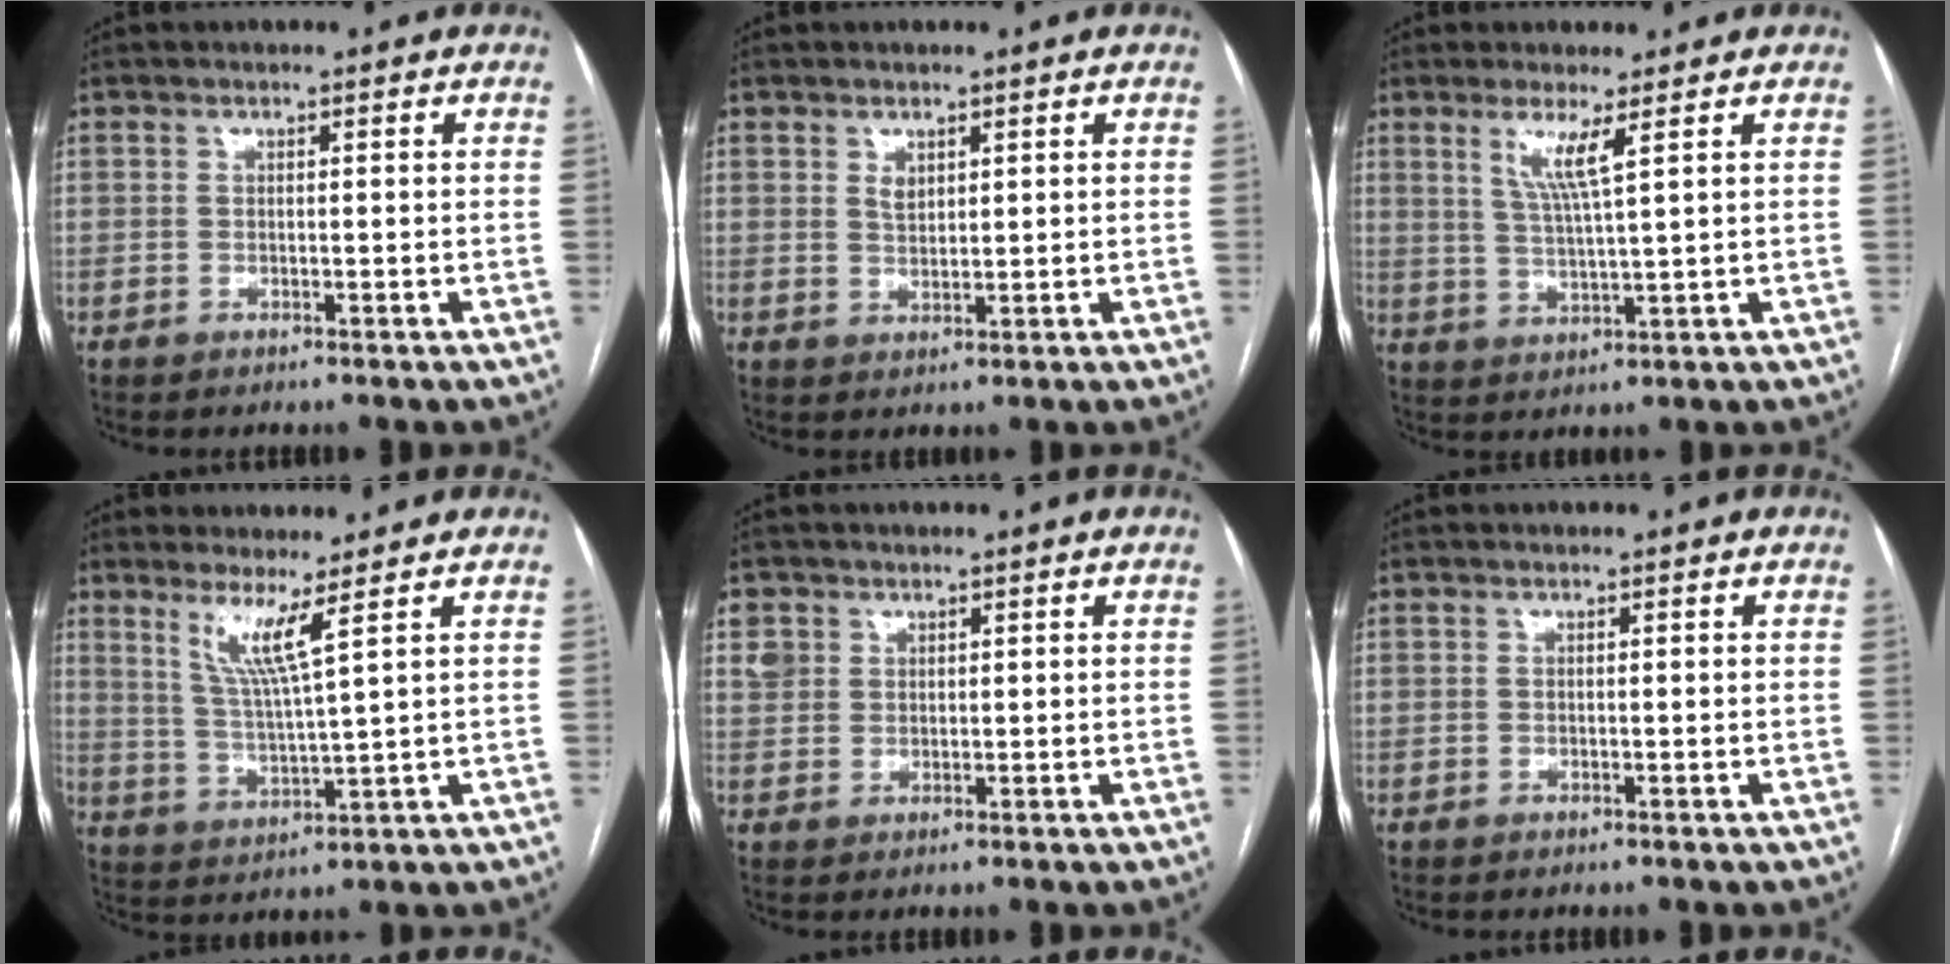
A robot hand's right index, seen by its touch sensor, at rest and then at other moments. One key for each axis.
{"total": 1.9, "fx": 1.0, "fy": 1.1, "fz": 1.1, "tx": -0.023, "ty": -0.003, "tz": 0.025}
{"total": 4.9, "fx": 2.4, "fy": -0.7, "fz": 4.2, "tx": -0.085, "ty": -0.012, "tz": 0.049}
{"total": 6.0, "fx": 3.4, "fy": -1.2, "fz": 4.8, "tx": -0.095, "ty": -0.018, "tz": 0.070}
{"total": 2.6, "fx": 1.4, "fy": 2.2, "fz": 0.3, "tx": -0.003, "ty": 0.008, "tz": 0.027}
{"total": 0.0}